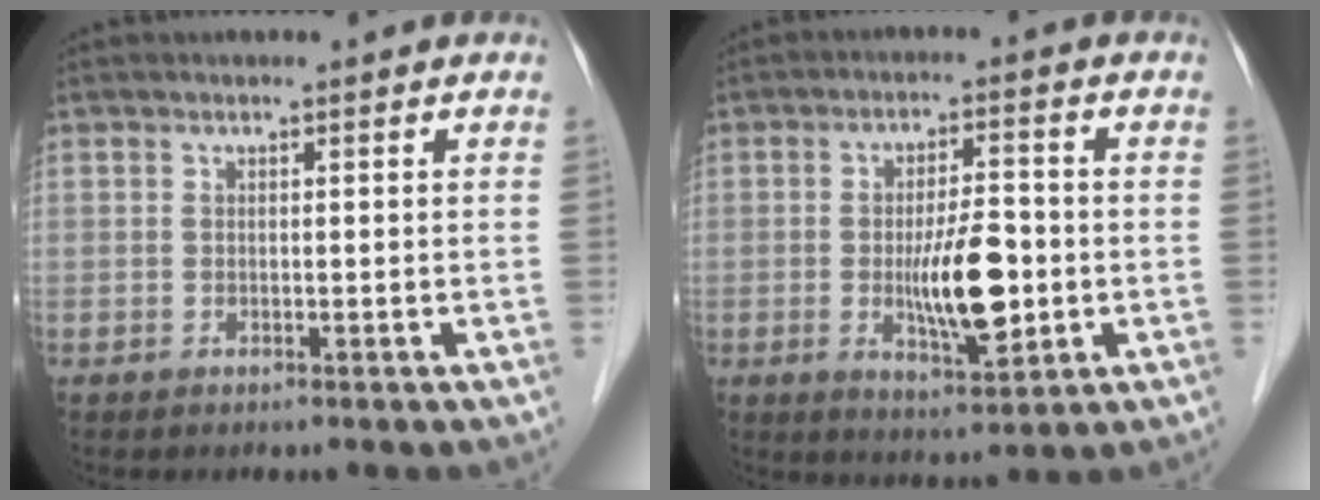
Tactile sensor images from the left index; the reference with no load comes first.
{"total": 8.7, "force": [-1.4, 2.4, 8.2], "torque": [-0.147, -0.006, -0.022]}